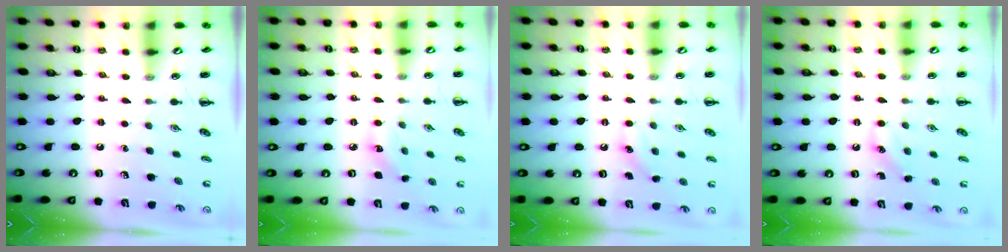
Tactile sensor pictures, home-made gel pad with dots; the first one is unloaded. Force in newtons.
{"total": 5.1, "press": 4.9, "slide": 1.3}
{"total": 4.6, "press": 4.4, "slide": 1.4}
{"total": 6.6, "press": 6.4, "slide": 1.8}